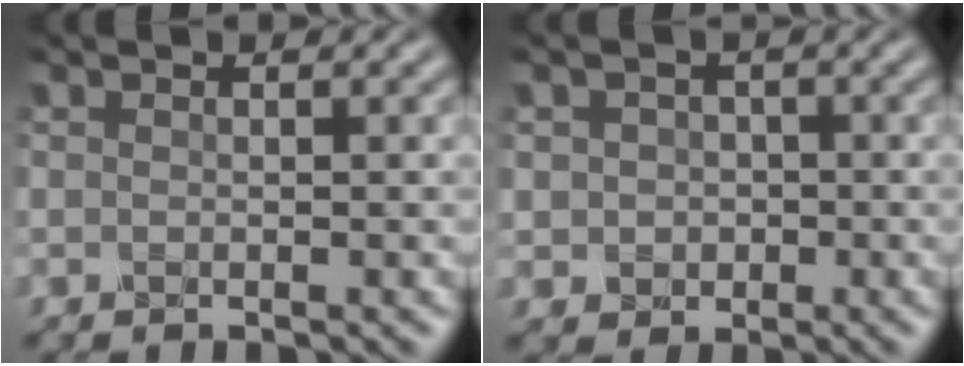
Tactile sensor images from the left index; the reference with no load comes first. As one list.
[{"total": 2.3, "force": [0.1, 2.2, 0.6], "torque": [0.005, 0.003, -0.009]}]